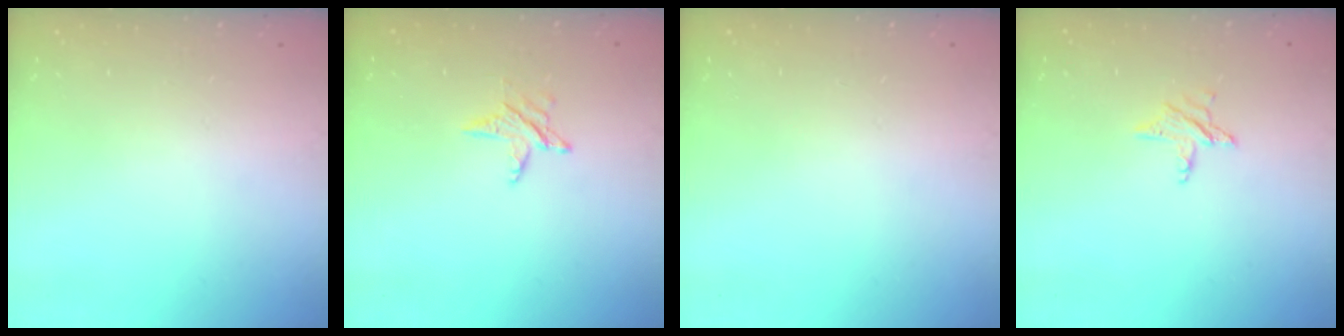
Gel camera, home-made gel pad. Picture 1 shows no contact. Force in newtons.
{"total": 4.5, "press": 4.5, "slide": 0.4}
{"total": 0.0}
{"total": 4.4, "press": 4.4, "slide": 0.4}